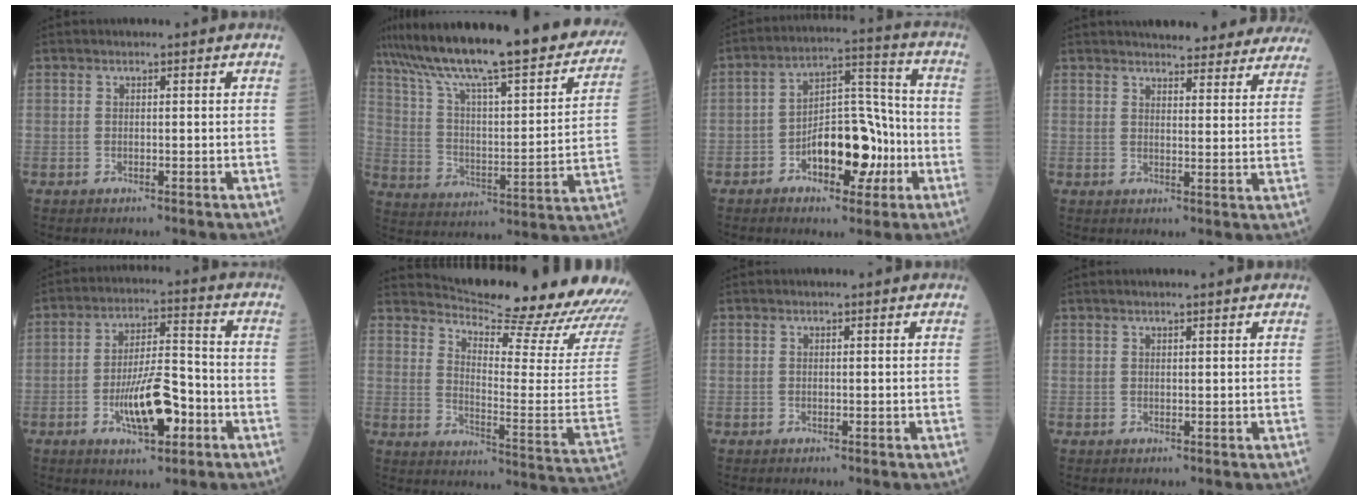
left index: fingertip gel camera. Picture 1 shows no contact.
{"total": 31.9, "force": [25.9, 5.4, 17.8], "torque": [-0.286, -0.027, 0.357]}
{"total": 11.5, "force": [-4.4, 5.6, 8.9], "torque": [-0.154, 0.025, -0.069]}
{"total": 18.5, "force": [16.9, 4.2, 6.0], "torque": [-0.056, -0.009, 0.188]}
{"total": 10.3, "force": [-4.2, 3.1, 8.9], "torque": [-0.166, 0.002, -0.070]}
{"total": 21.7, "force": [20.7, 0.4, 6.7], "torque": [-0.114, -0.113, 0.261]}
{"total": 0.0}
{"total": 1.8, "force": [1.4, 0.0, 1.1], "torque": [-0.014, 0.015, 0.021]}